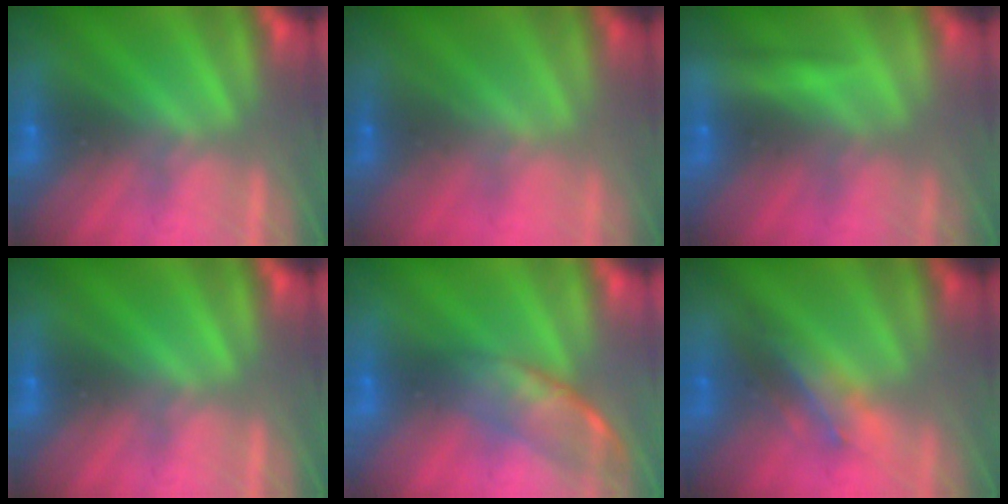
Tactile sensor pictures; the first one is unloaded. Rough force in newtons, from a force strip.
{"total": 1.8}
{"total": 2.1}
{"total": 0.0}
{"total": 2.6}
{"total": 2.9}